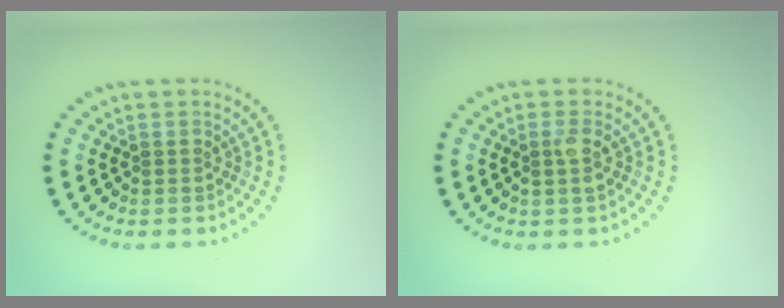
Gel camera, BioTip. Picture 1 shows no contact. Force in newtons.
{"total": 1.4, "press": 1.3, "slide": 0.7}